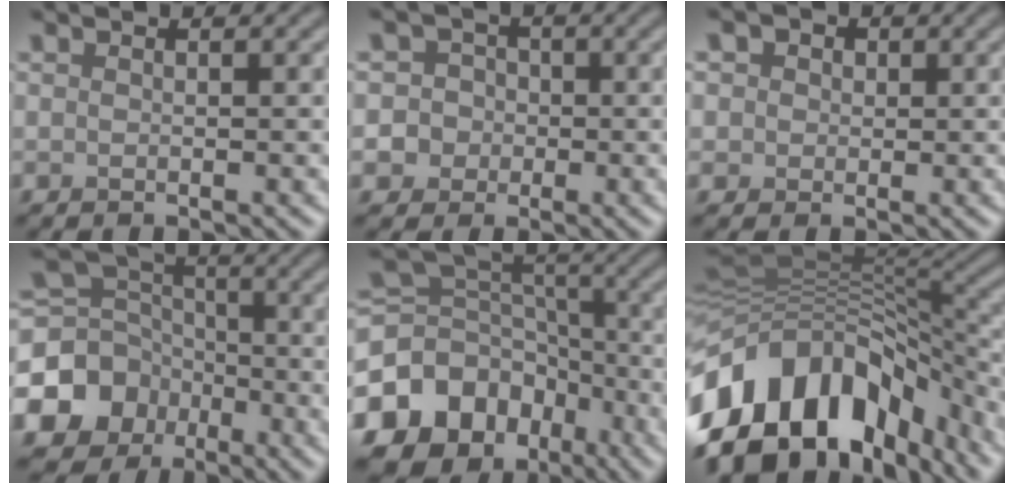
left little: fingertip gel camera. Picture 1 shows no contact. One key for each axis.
{"total": 7.0, "fx": -2.0, "fy": 6.6, "fz": 1.3, "tx": -0.016, "ty": 0.005, "tz": -0.067}
{"total": 5.0, "fx": 2.4, "fy": 3.9, "fz": 2.2, "tx": -0.031, "ty": 0.023, "tz": 0.012}
{"total": 10.2, "fx": -4.4, "fy": 8.7, "fz": 3.0, "tx": -0.092, "ty": -0.014, "tz": -0.099}
{"total": 14.8, "fx": -8.2, "fy": 11.2, "fz": 5.2, "tx": -0.138, "ty": -0.011, "tz": -0.117}
{"total": 16.4, "fx": -7.7, "fy": 10.2, "fz": 10.4, "tx": -0.231, "ty": -0.018, "tz": -0.119}